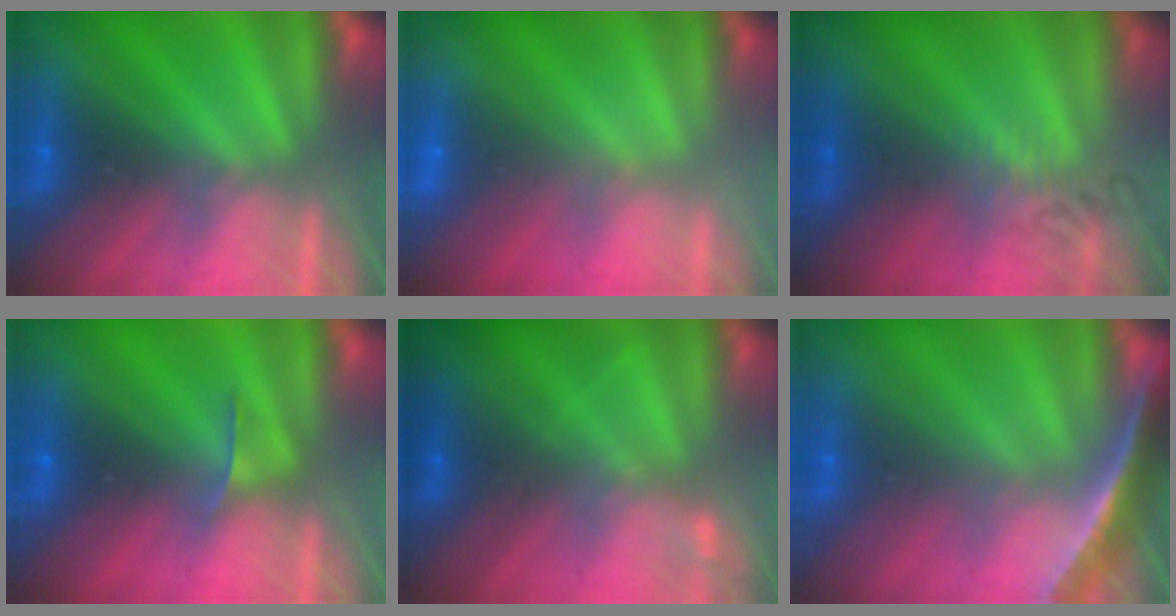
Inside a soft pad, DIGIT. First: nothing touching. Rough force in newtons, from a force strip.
{"total": 2.8}
{"total": 2.4}
{"total": 2.4}
{"total": 2.1}
{"total": 1.7}